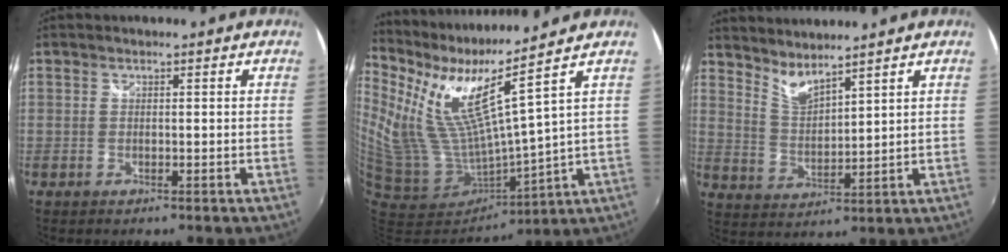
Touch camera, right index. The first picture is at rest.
{"total": 14.5, "force": [9.4, 0.5, 11.1], "torque": [-0.182, -0.021, 0.205]}
{"total": 5.7, "force": [5.1, 0.6, 2.3], "torque": [-0.042, -0.008, 0.101]}